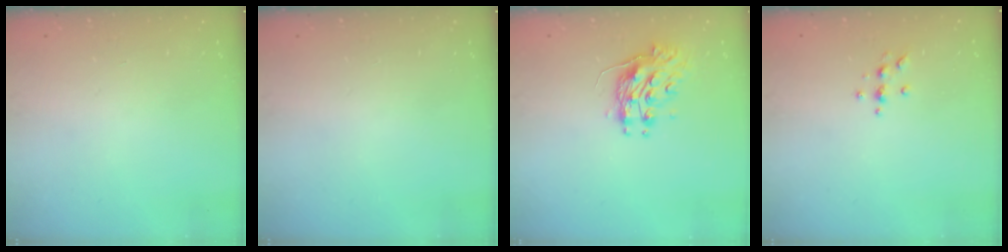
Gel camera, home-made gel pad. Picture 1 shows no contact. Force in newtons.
{"total": 0.0}
{"total": 10.0, "press": 10.0, "slide": 0.0}
{"total": 4.6, "press": 4.6, "slide": 0.6}